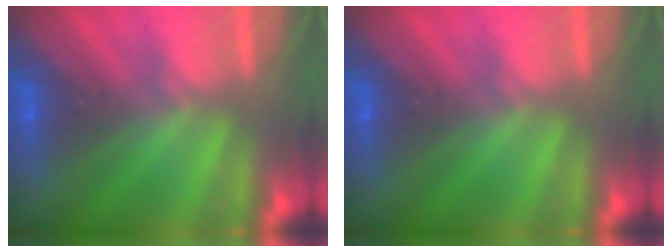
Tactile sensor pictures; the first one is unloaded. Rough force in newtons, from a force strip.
{"total": 0.0}